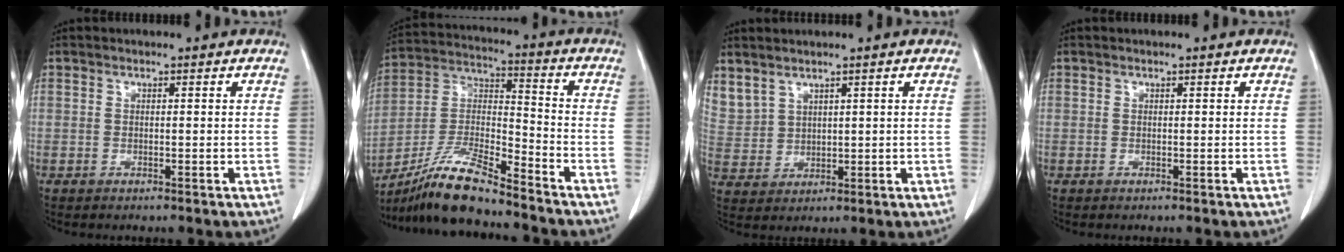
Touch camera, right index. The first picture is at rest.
{"total": 13.1, "force": [-11.0, 0.8, 7.0], "torque": [-0.141, -0.003, -0.203]}
{"total": 9.3, "force": [5.9, 6.1, 3.7], "torque": [-0.114, 0.015, 0.143]}
{"total": 0.0}